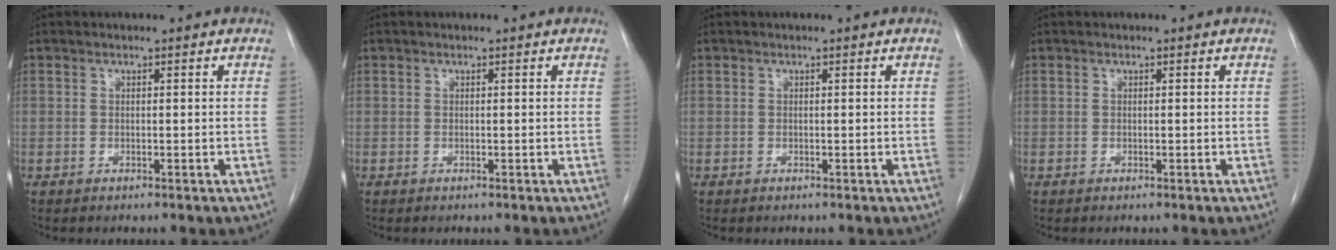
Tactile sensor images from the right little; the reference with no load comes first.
{"total": 0.0}
{"total": 0.0}
{"total": 0.0}